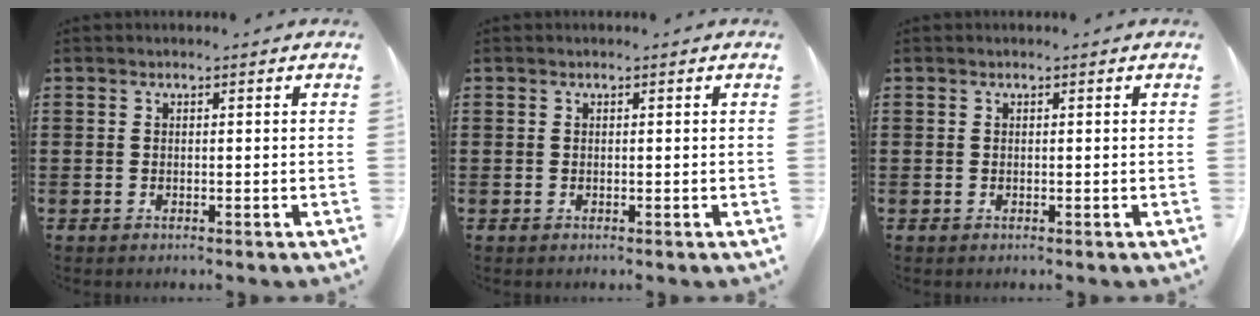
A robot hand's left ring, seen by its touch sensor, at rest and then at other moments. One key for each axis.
{"total": 0.0}
{"total": 0.0}